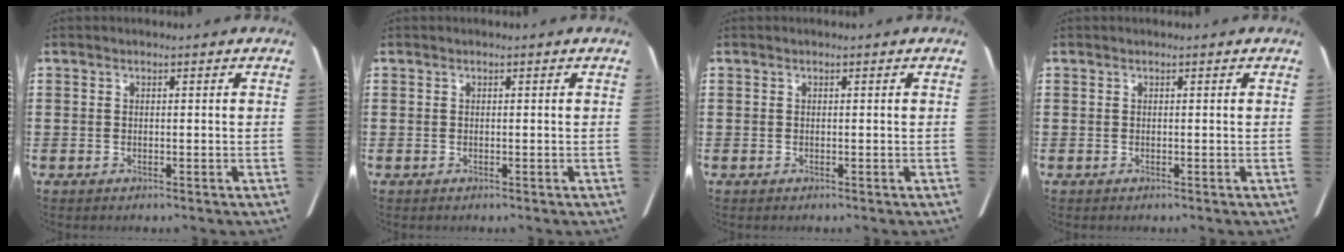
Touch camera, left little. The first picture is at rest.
{"total": 0.0}
{"total": 0.0}
{"total": 0.0}